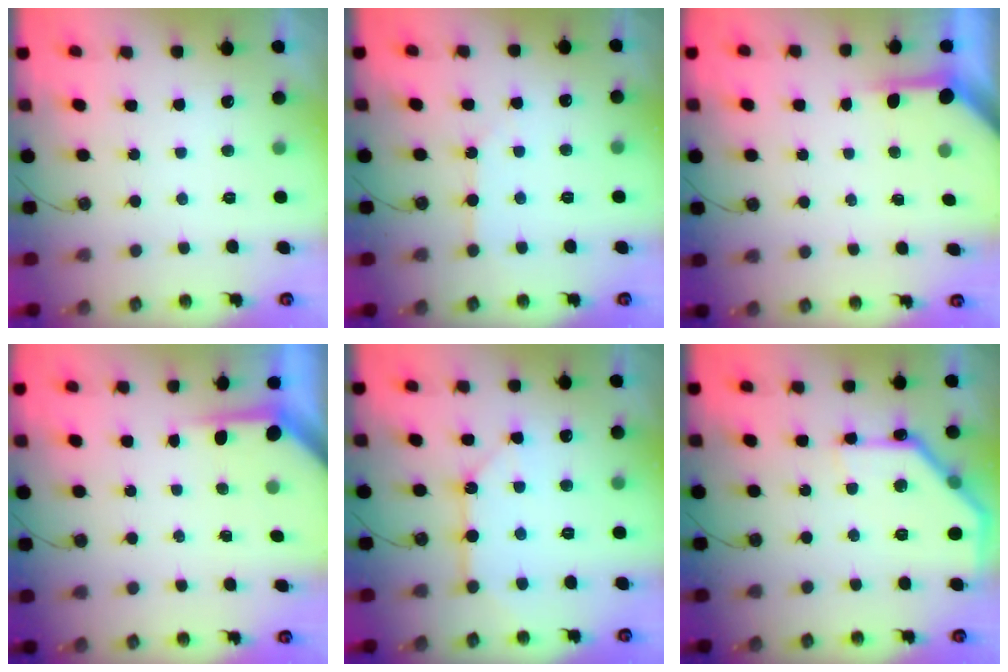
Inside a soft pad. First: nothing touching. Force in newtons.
{"total": 4.0, "press": 3.9, "slide": 0.6}
{"total": 4.0, "press": 4.0, "slide": 0.3}
{"total": 4.0, "press": 4.0, "slide": 0.3}
{"total": 11.3, "press": 11.2, "slide": 1.1}
{"total": 15.5, "press": 15.5, "slide": 0.2}